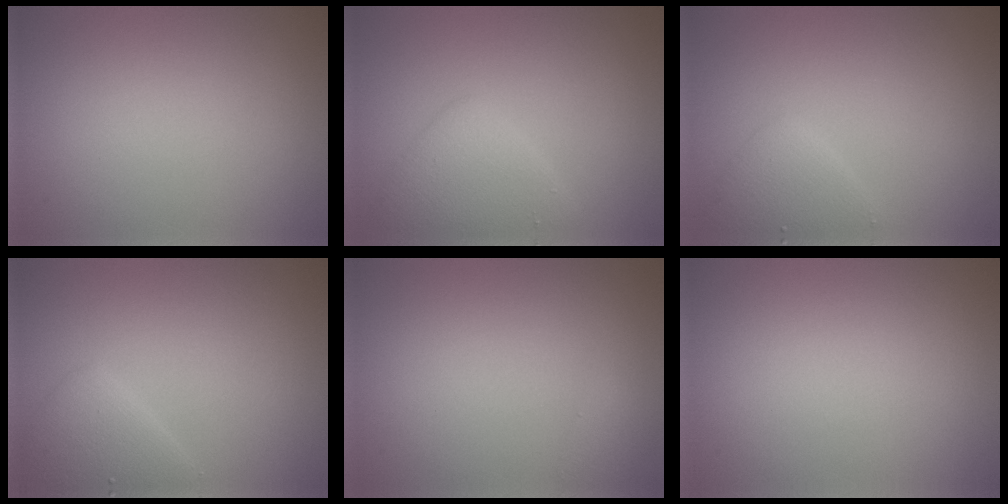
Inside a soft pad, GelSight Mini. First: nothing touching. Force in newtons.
{"total": 3.3, "press": 3.3, "slide": 0.1}
{"total": 2.1, "press": 2.1, "slide": 0.0}
{"total": 2.6, "press": 2.6, "slide": 0.2}
{"total": 0.8, "press": 0.8, "slide": 0.0}
{"total": 0.0}